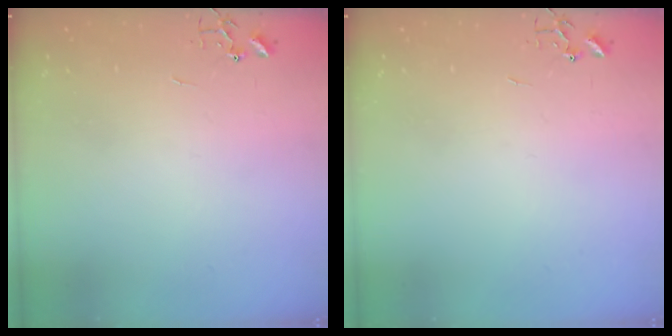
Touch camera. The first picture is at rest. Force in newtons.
{"total": 0.0}